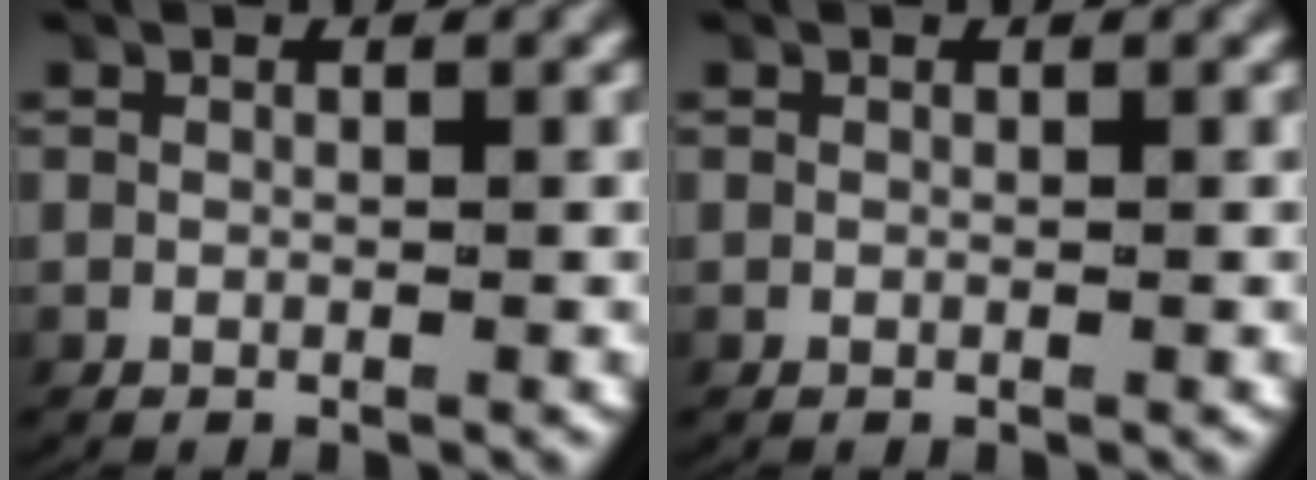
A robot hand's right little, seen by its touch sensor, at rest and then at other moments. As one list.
[{"total": 0.0}]